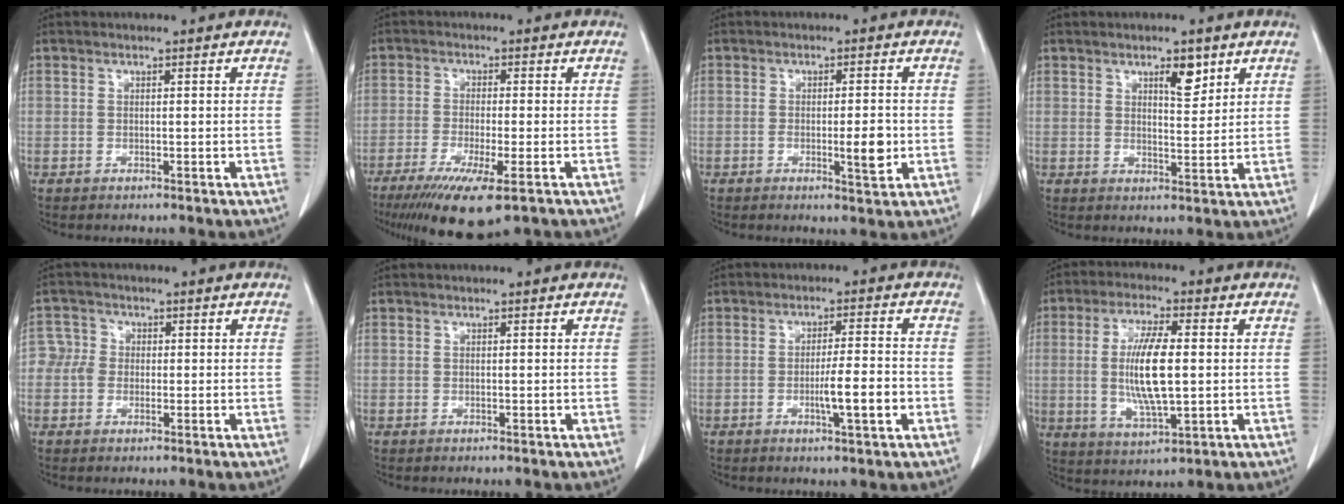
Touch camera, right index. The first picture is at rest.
{"total": 10.6, "force": [-6.5, 1.2, 8.3], "torque": [-0.138, -0.029, -0.101]}
{"total": 4.2, "force": [-0.8, 0.8, 4.1], "torque": [-0.062, -0.004, -0.009]}
{"total": 4.1, "force": [2.5, 1.4, 3.0], "torque": [-0.046, -0.004, 0.039]}
{"total": 3.0, "force": [-0.4, 2.9, 0.7], "torque": [0.000, 0.012, -0.013]}
{"total": 0.0}
{"total": 5.8, "force": [-1.8, 0.2, 5.5], "torque": [-0.086, -0.004, -0.027]}
{"total": 10.6, "force": [0.1, 2.1, 10.4], "torque": [-0.207, -0.006, 0.004]}